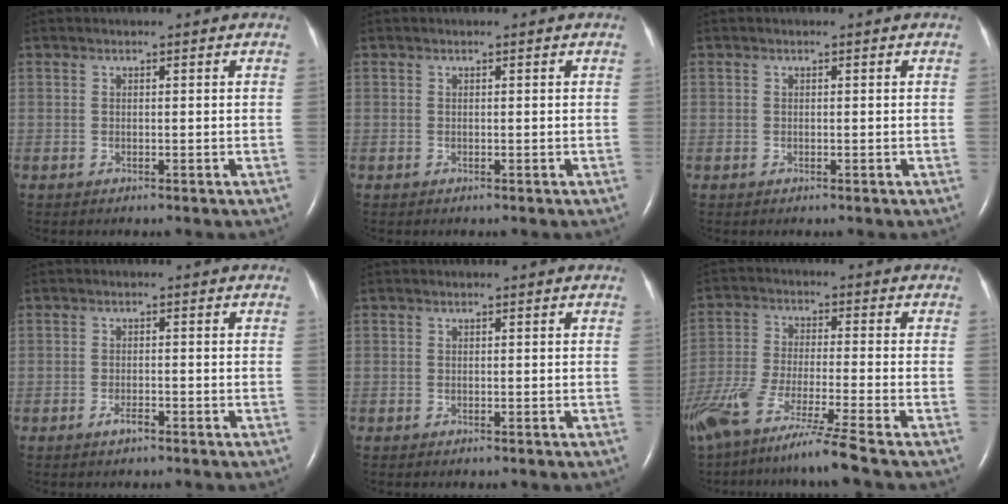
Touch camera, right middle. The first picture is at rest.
{"total": 0.0}
{"total": 0.0}
{"total": 1.6, "force": [-1.1, 0.4, 1.0], "torque": [-0.023, -0.001, -0.019]}
{"total": 0.0}
{"total": 14.0, "force": [-10.8, -1.5, 8.8], "torque": [-0.170, -0.054, -0.191]}